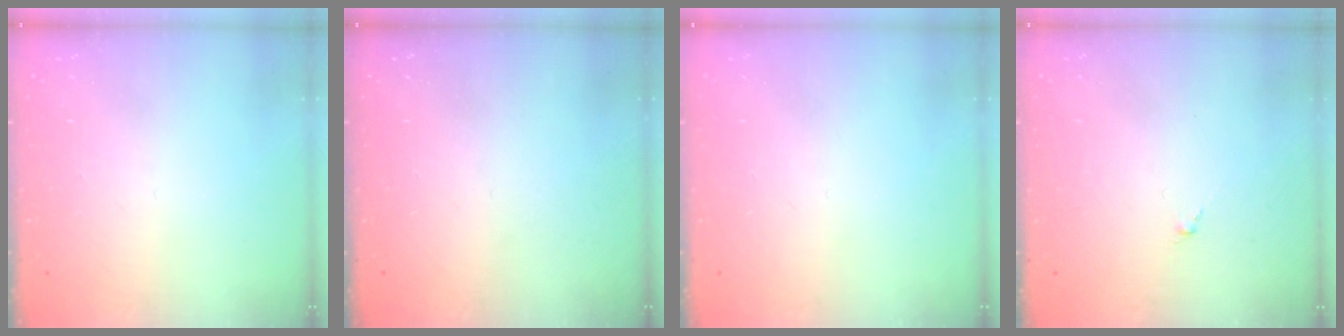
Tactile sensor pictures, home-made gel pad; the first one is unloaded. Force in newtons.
{"total": 0.0}
{"total": 0.0}
{"total": 0.5, "press": 0.4, "slide": 0.4}